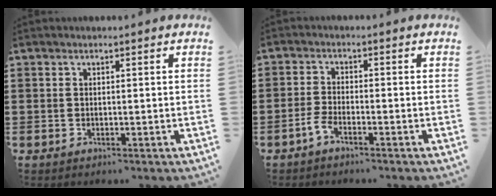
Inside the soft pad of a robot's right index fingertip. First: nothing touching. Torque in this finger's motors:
{"motor_torque": [1.25, 0.89, 0.15, 0.06]}